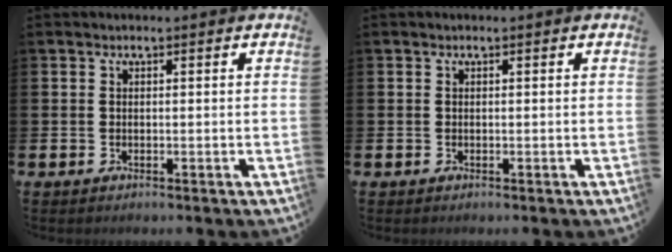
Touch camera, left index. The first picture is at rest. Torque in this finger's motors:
{"motor_torque": [0.00, 0.00, 0.00, 0.01]}